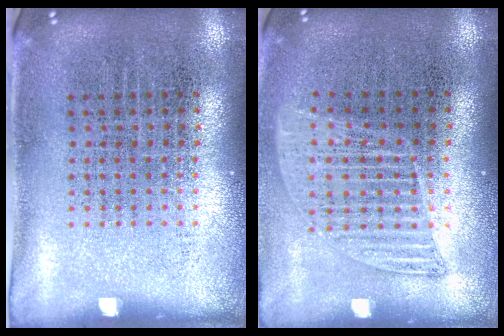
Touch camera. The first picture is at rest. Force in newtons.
{"total": 1.2, "press": 1.1, "slide": 0.4}